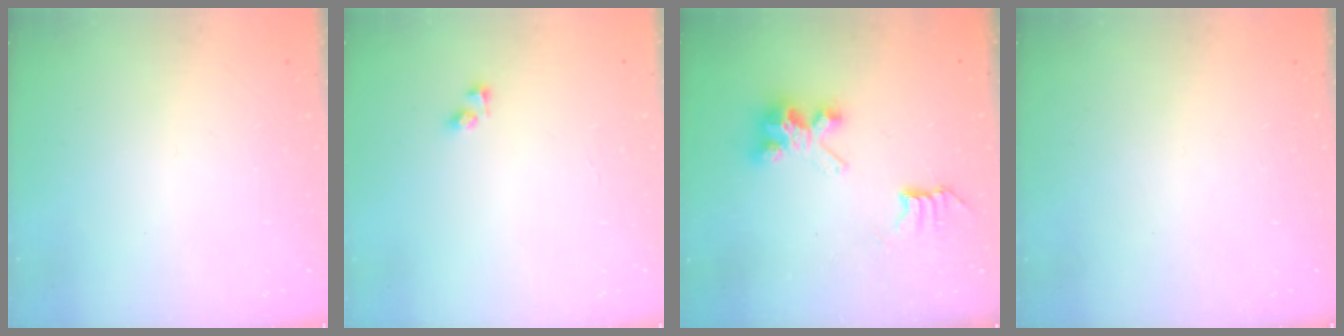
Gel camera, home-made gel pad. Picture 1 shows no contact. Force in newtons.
{"total": 4.0, "press": 4.0, "slide": 0.4}
{"total": 6.4, "press": 6.4, "slide": 0.1}
{"total": 0.0}